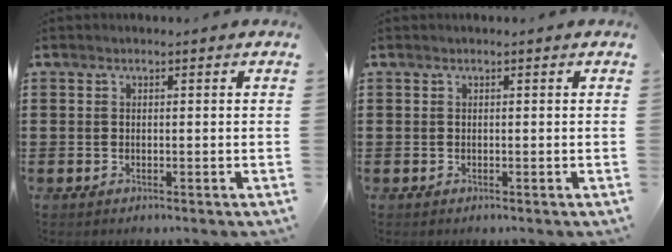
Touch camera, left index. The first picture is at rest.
{"total": 0.0}